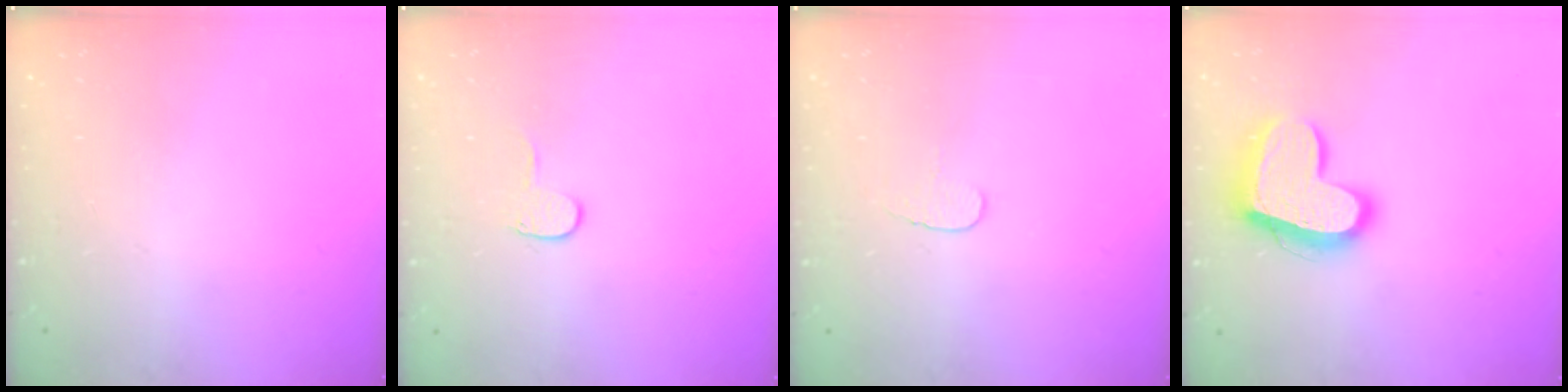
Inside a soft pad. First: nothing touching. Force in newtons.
{"total": 3.9, "press": 3.9, "slide": 0.4}
{"total": 3.9, "press": 3.8, "slide": 0.4}
{"total": 16.6, "press": 16.5, "slide": 1.4}